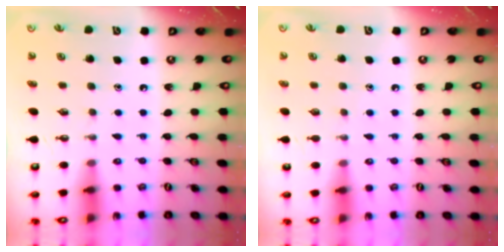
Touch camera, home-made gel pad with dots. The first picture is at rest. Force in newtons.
{"total": 2.7, "press": 2.6, "slide": 0.3}